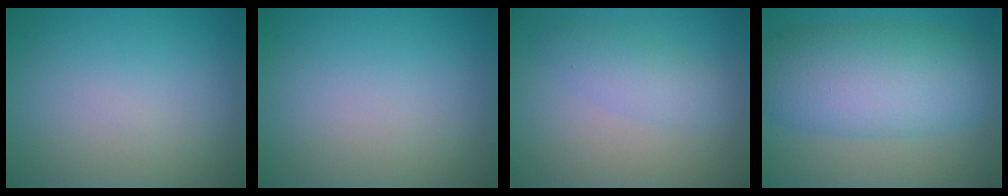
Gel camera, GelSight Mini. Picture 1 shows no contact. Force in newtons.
{"total": 0.0}
{"total": 2.2, "press": 2.2, "slide": 0.1}
{"total": 9.5, "press": 9.5, "slide": 0.1}